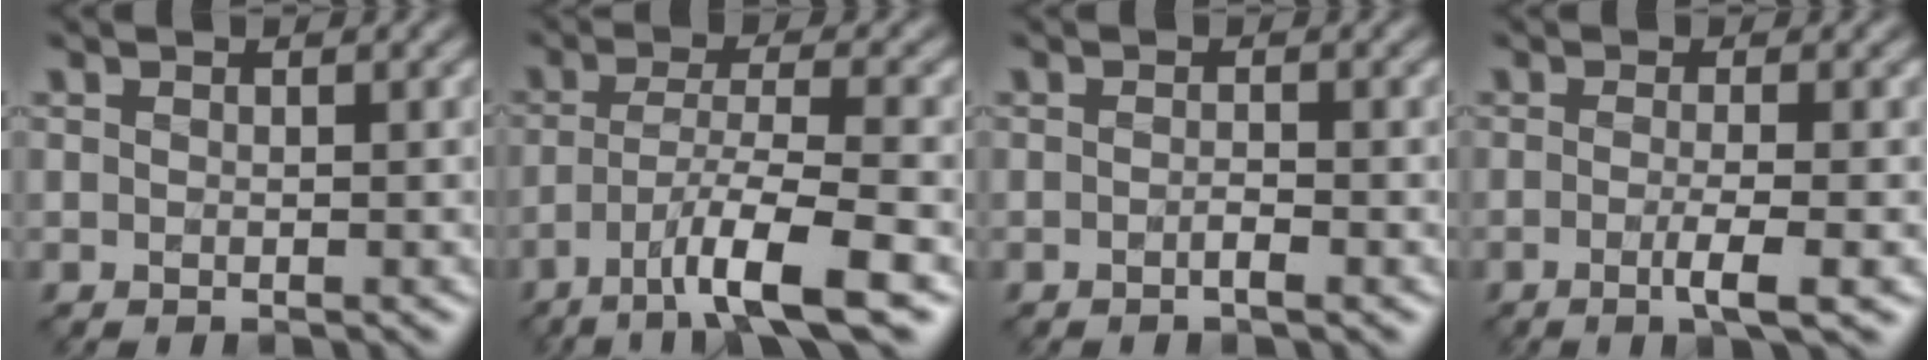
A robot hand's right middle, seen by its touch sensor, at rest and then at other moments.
{"total": 7.3, "force": [-4.1, 1.2, 5.9], "torque": [-0.096, 0.007, -0.073]}
{"total": 1.1, "force": [-0.4, 0.2, 1.0], "torque": [-0.012, 0.004, -0.010]}
{"total": 3.3, "force": [-0.8, 0.8, 3.1], "torque": [-0.048, -0.001, -0.018]}